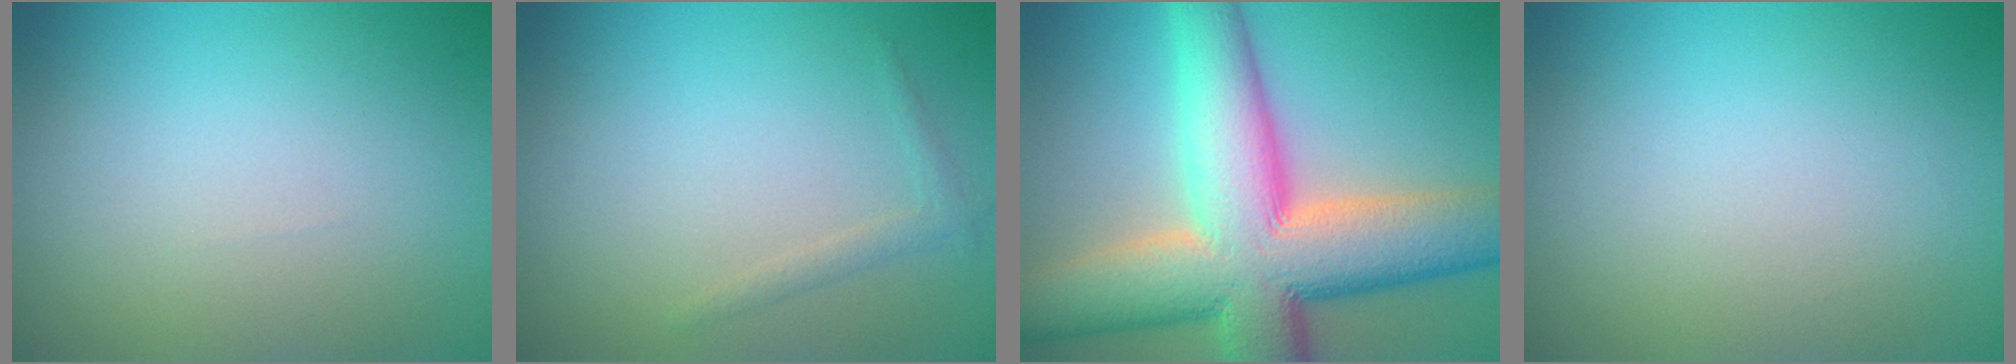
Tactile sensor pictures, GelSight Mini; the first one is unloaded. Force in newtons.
{"total": 1.0, "press": 1.0, "slide": 0.0}
{"total": 14.5, "press": 14.5, "slide": 1.0}
{"total": 0.0}